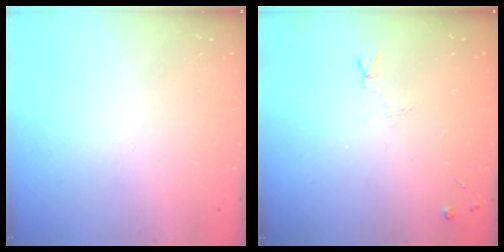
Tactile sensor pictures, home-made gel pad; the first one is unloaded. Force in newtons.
{"total": 5.2, "press": 5.1, "slide": 0.8}